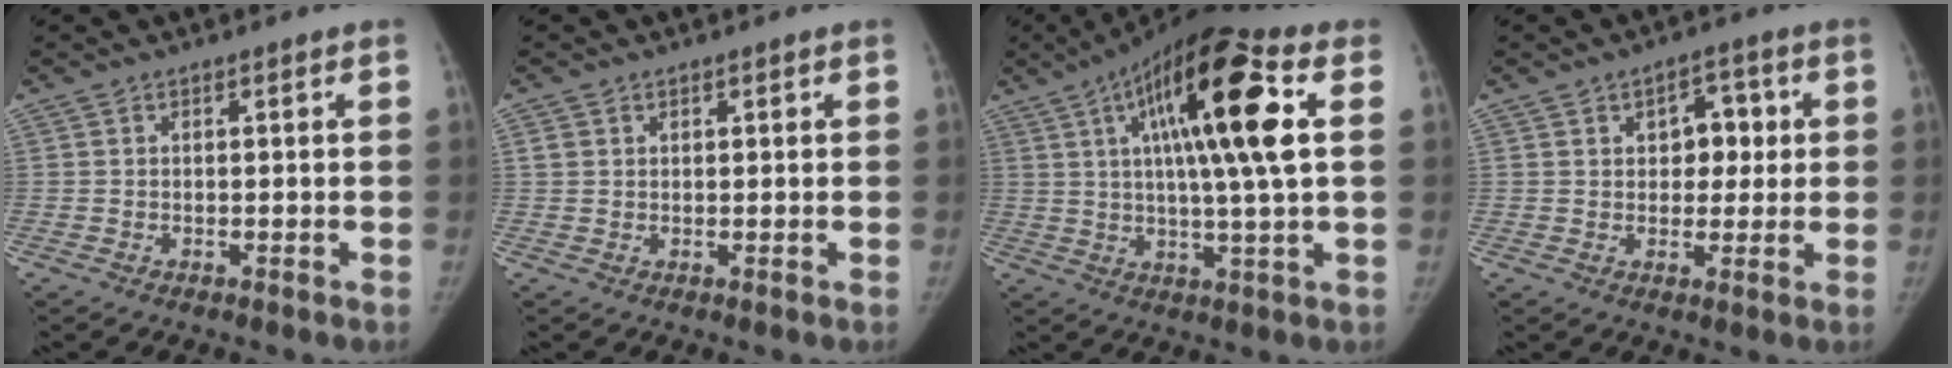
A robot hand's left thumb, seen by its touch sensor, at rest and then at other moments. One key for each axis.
{"total": 1.4, "fx": 0.7, "fy": 1.2, "fz": 0.2, "tx": 0.008, "ty": -0.003, "tz": 0.008}
{"total": 17.9, "fx": 4.6, "fy": 3.5, "fz": 16.9, "tx": -0.291, "ty": 0.011, "tz": 0.063}
{"total": 6.5, "fx": 1.5, "fy": 4.5, "fz": 4.5, "tx": -0.021, "ty": 0.000, "tz": 0.016}